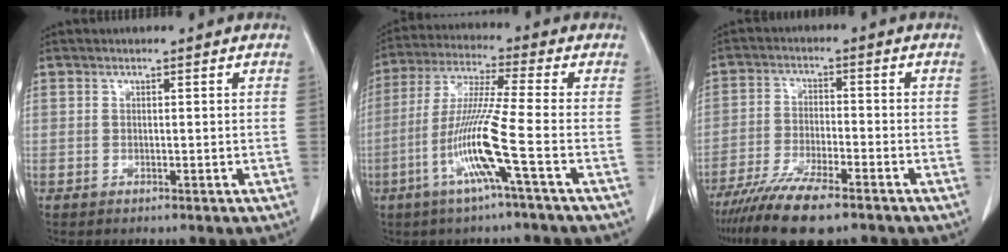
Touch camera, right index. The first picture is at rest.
{"total": 11.5, "force": [-4.1, -1.7, 10.6], "torque": [-0.212, -0.011, -0.088]}
{"total": 11.0, "force": [-8.2, 2.0, 7.0], "torque": [-0.124, -0.024, -0.143]}